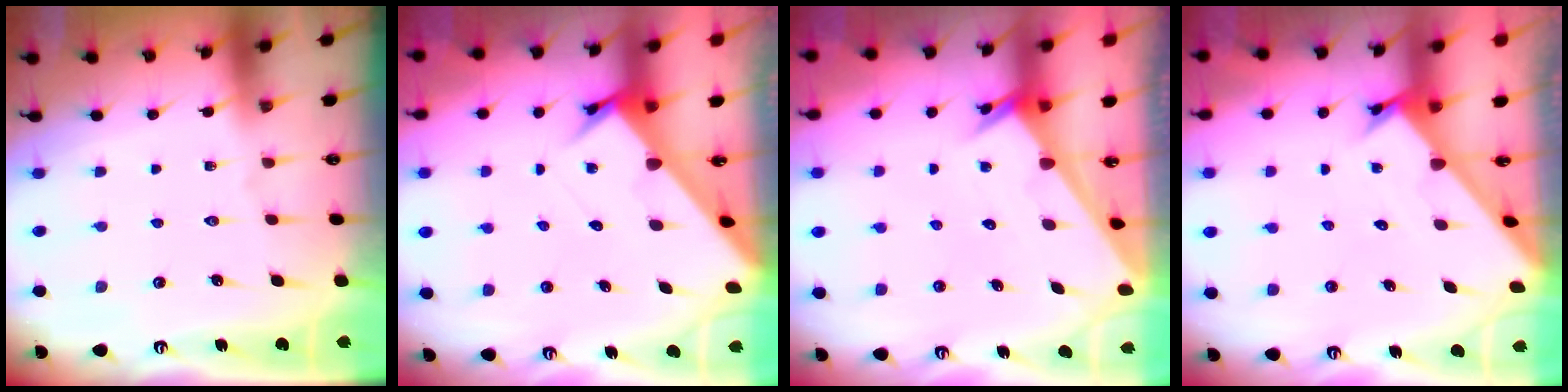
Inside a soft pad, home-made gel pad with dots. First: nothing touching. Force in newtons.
{"total": 2.9, "press": 2.9, "slide": 0.2}
{"total": 2.0, "press": 2.0, "slide": 0.2}
{"total": 2.2, "press": 2.2, "slide": 0.2}